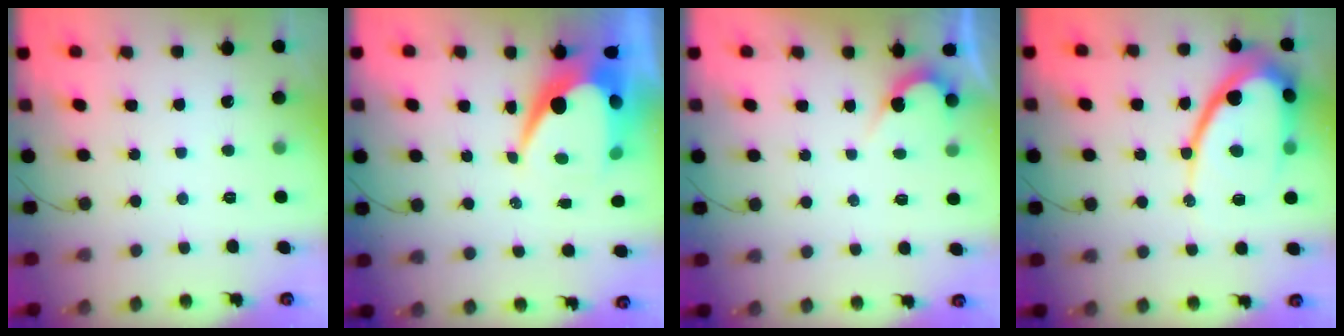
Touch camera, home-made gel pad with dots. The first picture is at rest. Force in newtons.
{"total": 11.6, "press": 11.6, "slide": 0.7}
{"total": 2.7, "press": 2.7, "slide": 0.2}
{"total": 15.4, "press": 15.3, "slide": 1.6}